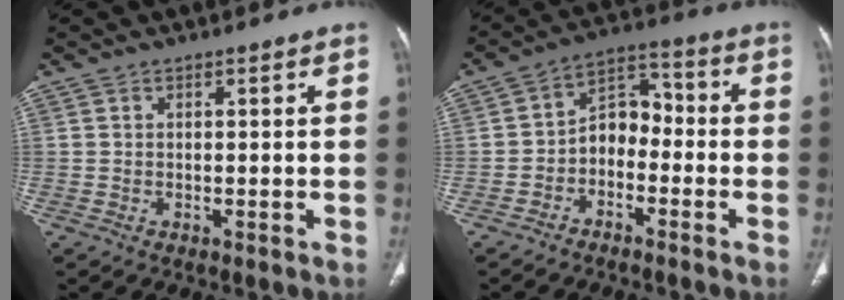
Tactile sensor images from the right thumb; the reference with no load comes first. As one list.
[{"total": 7.6, "force": [-2.6, 5.4, 4.6], "torque": [-0.051, 0.046, -0.059]}]